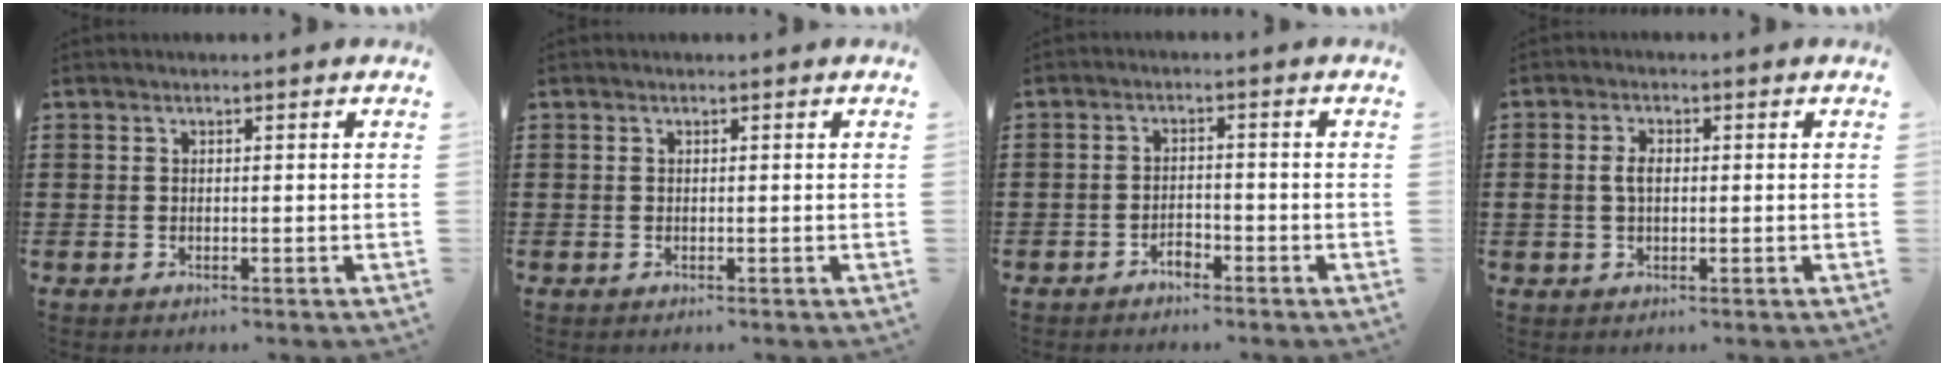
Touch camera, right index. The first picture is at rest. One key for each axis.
{"total": 0.0}
{"total": 2.1, "fx": -1.8, "fy": 0.8, "fz": 0.8, "tx": -0.022, "ty": 0.002, "tz": -0.037}
{"total": 2.7, "fx": 0.2, "fy": 1.5, "fz": 2.2, "tx": -0.046, "ty": 0.007, "tz": 0.002}